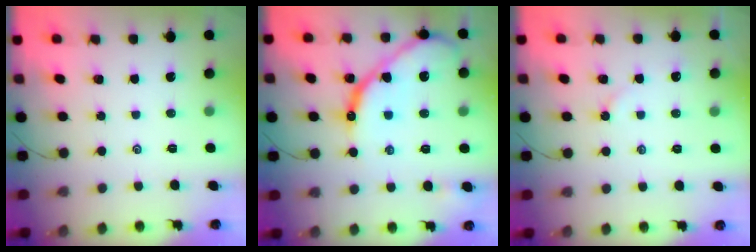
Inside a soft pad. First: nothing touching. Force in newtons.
{"total": 16.1, "press": 16.0, "slide": 1.5}
{"total": 2.0, "press": 1.9, "slide": 0.3}